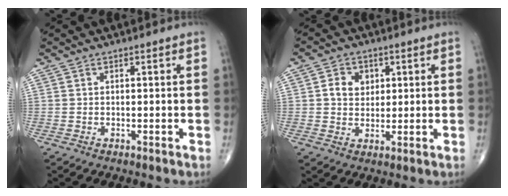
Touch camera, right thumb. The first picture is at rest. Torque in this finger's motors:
{"motor_torque": [0.02, 0.03, 0.40, 0.25, 0.08]}